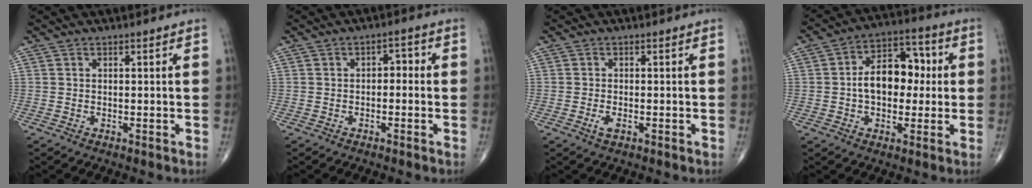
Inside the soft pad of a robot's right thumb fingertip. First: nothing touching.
{"total": 2.6, "force": [-0.3, 1.7, 2.0], "torque": [-0.012, 0.016, -0.013]}
{"total": 1.7, "force": [-0.7, 0.7, 1.4], "torque": [-0.029, -0.001, -0.012]}
{"total": 12.2, "force": [0.3, 8.0, 9.2], "torque": [-0.113, 0.033, -0.002]}